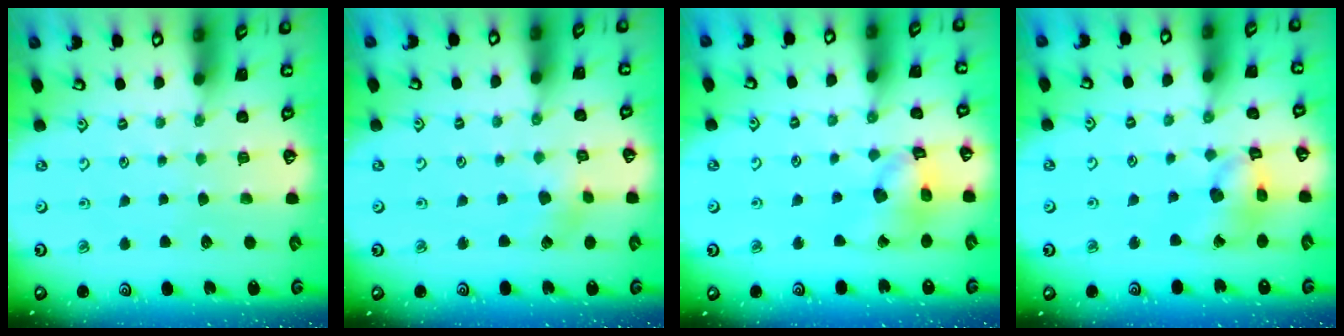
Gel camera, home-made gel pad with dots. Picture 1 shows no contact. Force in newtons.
{"total": 3.5, "press": 3.4, "slide": 0.6}
{"total": 12.6, "press": 12.5, "slide": 1.5}
{"total": 11.8, "press": 11.7, "slide": 1.5}